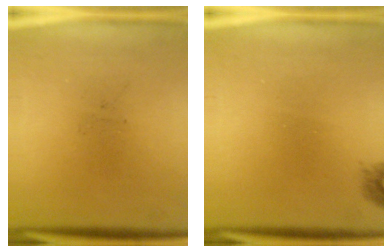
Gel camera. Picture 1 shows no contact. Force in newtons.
{"total": 0.9}